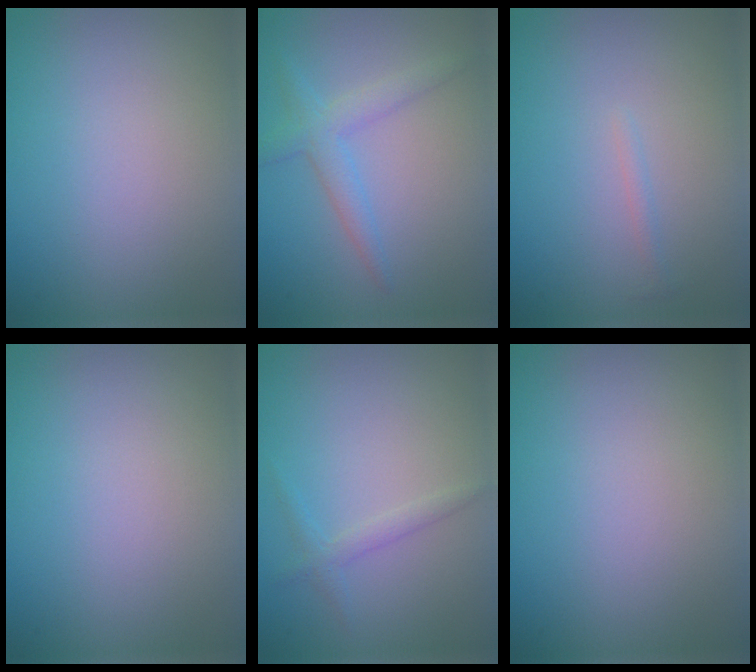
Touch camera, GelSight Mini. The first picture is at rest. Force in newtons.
{"total": 2.5, "press": 2.5, "slide": 0.1}
{"total": 0.6, "press": 0.6, "slide": 0.0}
{"total": 0.0}
{"total": 1.3, "press": 1.3, "slide": 0.1}
{"total": 0.0}